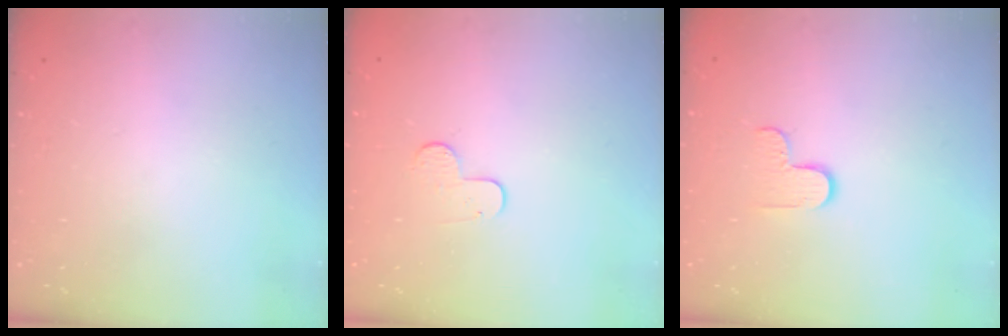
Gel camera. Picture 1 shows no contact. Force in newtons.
{"total": 6.5, "press": 6.4, "slide": 0.4}
{"total": 5.1, "press": 5.0, "slide": 0.5}